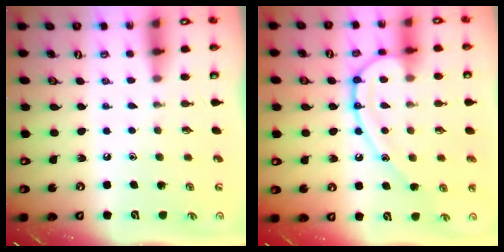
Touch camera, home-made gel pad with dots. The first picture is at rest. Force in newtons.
{"total": 15.0, "press": 14.9, "slide": 1.4}